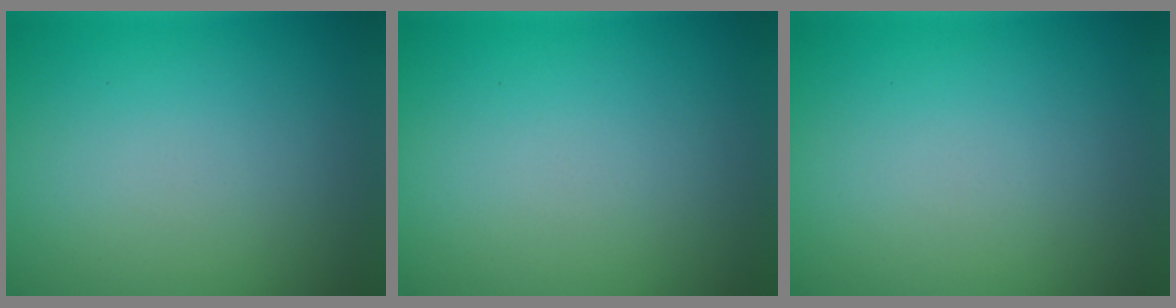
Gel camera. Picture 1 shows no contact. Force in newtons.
{"total": 0.0}
{"total": 0.0}